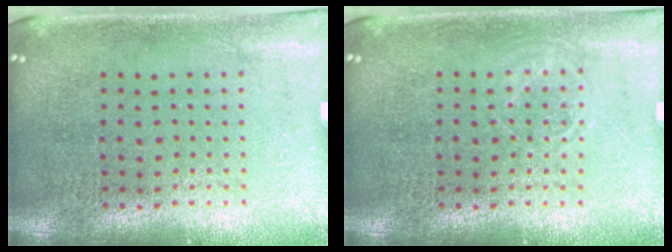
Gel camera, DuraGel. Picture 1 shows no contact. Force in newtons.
{"total": 1.0, "press": 1.0, "slide": 0.1}